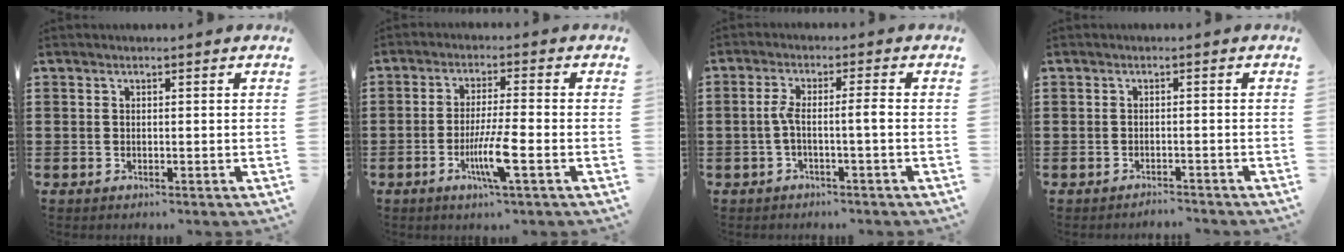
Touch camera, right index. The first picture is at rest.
{"total": 6.9, "force": [-2.6, 0.4, 6.4], "torque": [-0.123, -0.018, -0.049]}
{"total": 3.7, "force": [-0.7, 0.1, 3.7], "torque": [-0.076, -0.003, -0.019]}
{"total": 1.4, "force": [-1.4, 0.0, -0.1], "torque": [-0.003, 0.003, -0.032]}